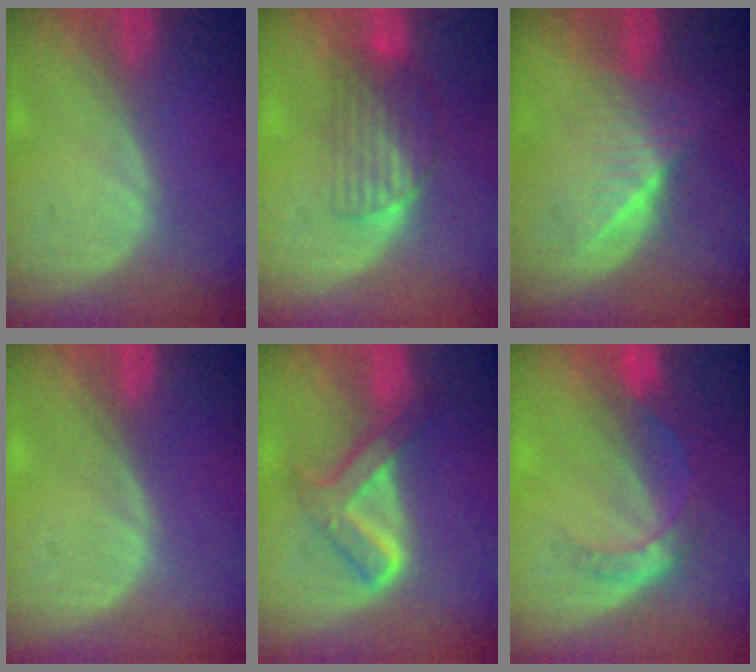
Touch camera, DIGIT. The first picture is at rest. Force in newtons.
{"total": 6.5, "press": 5.5, "slide": 3.5}
{"total": 6.4, "press": 6.1, "slide": 2.2}
{"total": 0.0}
{"total": 5.9, "press": 5.9, "slide": 0.2}
{"total": 5.4, "press": 4.8, "slide": 2.5}